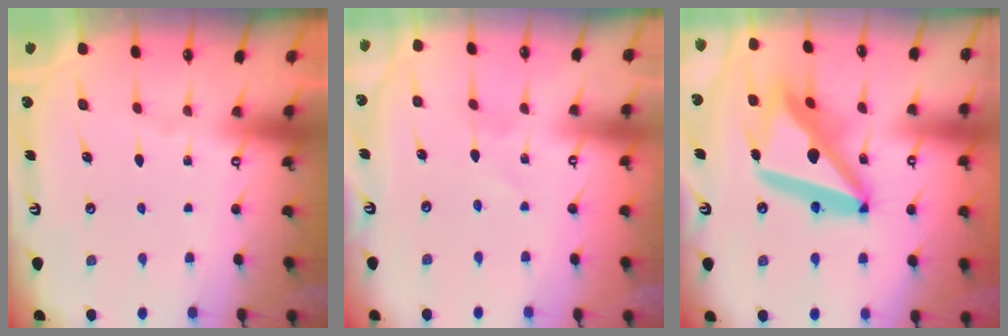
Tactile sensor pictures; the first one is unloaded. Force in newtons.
{"total": 1.8, "press": 1.8, "slide": 0.2}
{"total": 20.0, "press": 19.9, "slide": 2.5}